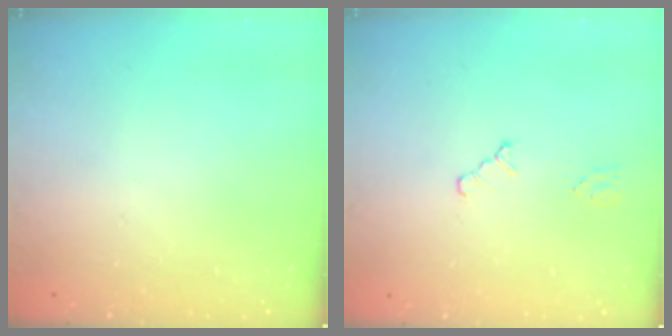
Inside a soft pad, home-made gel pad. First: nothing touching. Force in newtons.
{"total": 1.0, "press": 1.0, "slide": 0.2}